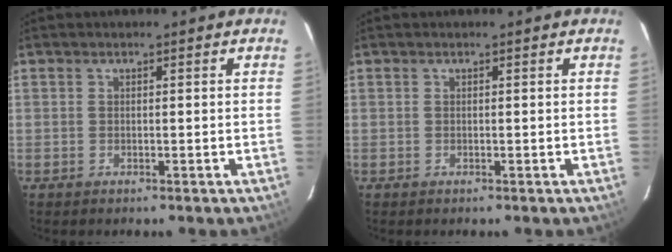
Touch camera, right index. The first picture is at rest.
{"total": 0.0}